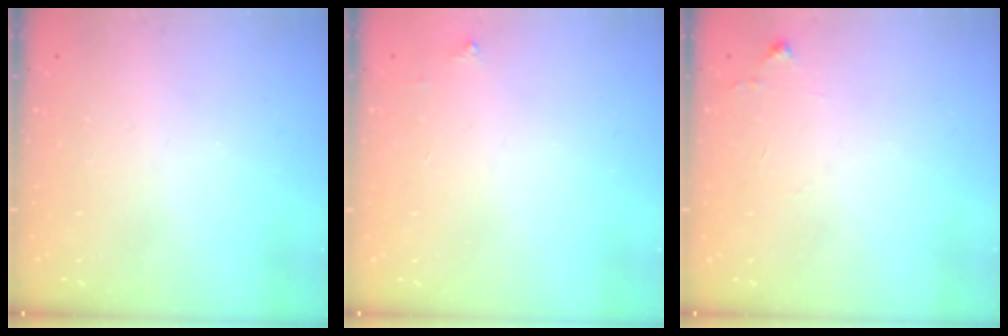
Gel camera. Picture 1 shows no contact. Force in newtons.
{"total": 2.5, "press": 2.5, "slide": 0.4}
{"total": 4.7, "press": 4.7, "slide": 0.6}